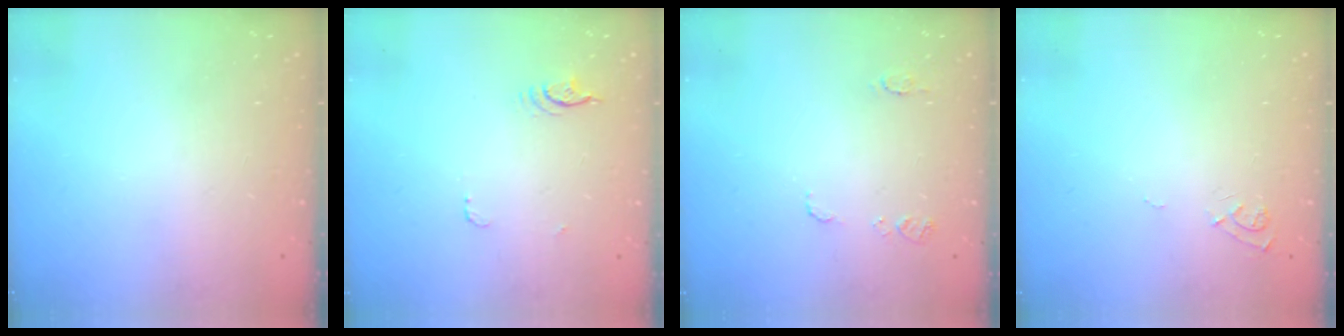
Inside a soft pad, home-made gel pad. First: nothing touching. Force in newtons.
{"total": 3.8, "press": 3.4, "slide": 1.6}
{"total": 7.1, "press": 7.0, "slide": 0.7}
{"total": 6.8, "press": 6.8, "slide": 0.6}